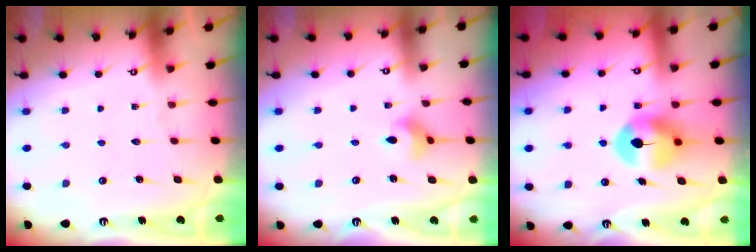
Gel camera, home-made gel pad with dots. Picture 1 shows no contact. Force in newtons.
{"total": 5.2, "press": 5.1, "slide": 0.7}
{"total": 8.8, "press": 8.7, "slide": 1.6}